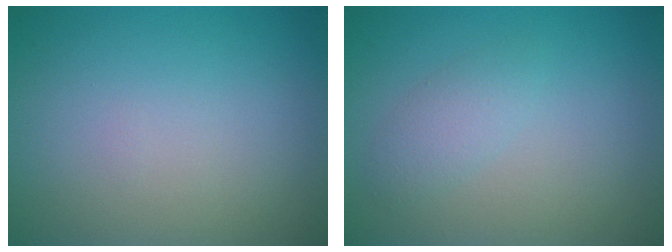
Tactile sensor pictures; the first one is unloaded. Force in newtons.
{"total": 1.6, "press": 1.6, "slide": 0.0}